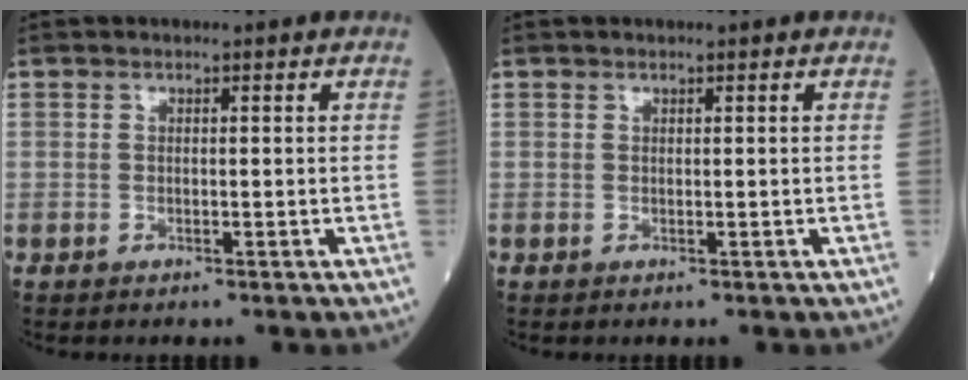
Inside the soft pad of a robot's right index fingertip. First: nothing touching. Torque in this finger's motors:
{"motor_torque": [-0.03, 0.04, -0.04, -0.01]}